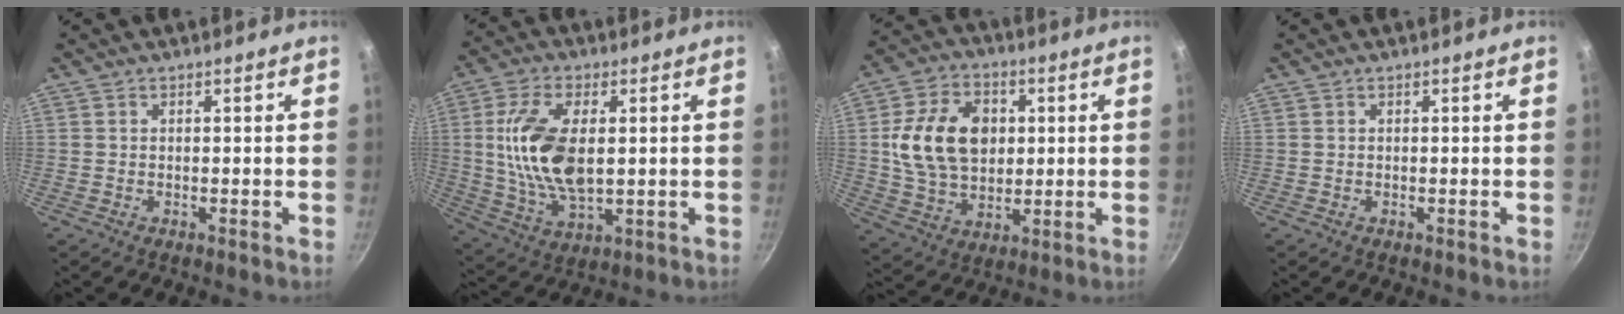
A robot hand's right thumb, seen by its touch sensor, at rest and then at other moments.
{"total": 15.5, "force": [1.6, 7.8, 13.3], "torque": [-0.264, -0.009, 0.037]}
{"total": 16.5, "force": [2.4, 11.9, 11.2], "torque": [-0.169, 0.003, 0.046]}
{"total": 0.0}